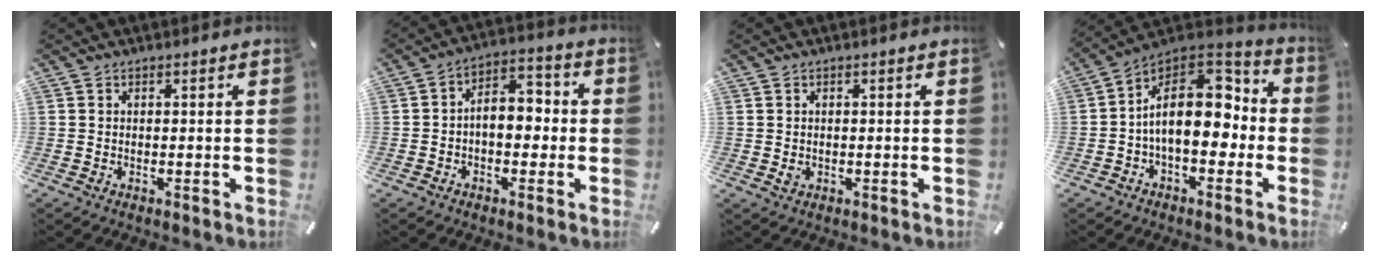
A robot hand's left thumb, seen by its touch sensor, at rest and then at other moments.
{"total": 6.5, "force": [-1.2, 4.5, 4.6], "torque": [-0.064, 0.009, -0.025]}
{"total": 0.9, "force": [-0.2, 0.8, 0.4], "torque": [-0.007, 0.002, -0.004]}
{"total": 17.5, "force": [0.4, 11.0, 13.6], "torque": [-0.210, -0.005, 0.007]}